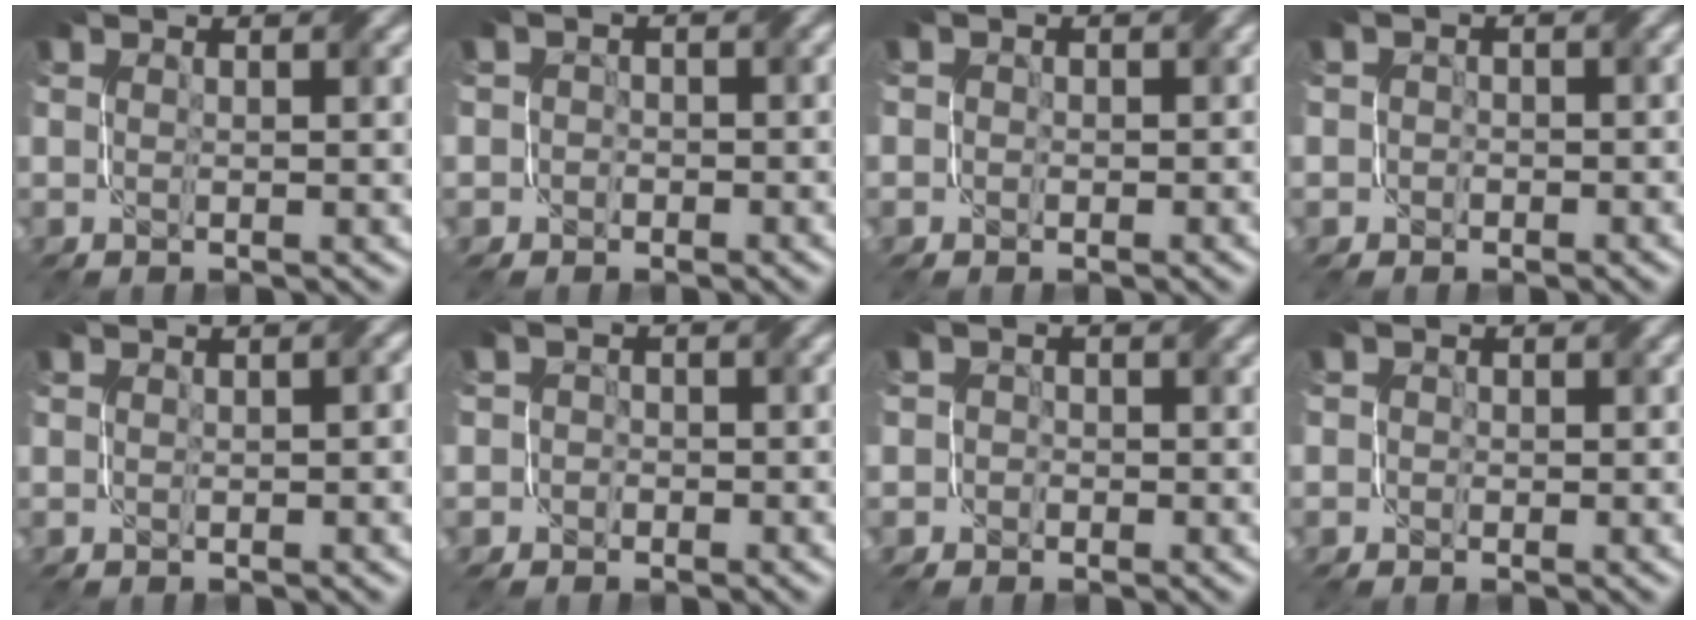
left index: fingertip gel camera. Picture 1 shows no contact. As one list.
[{"total": 2.3, "force": [-0.4, 2.3, 0.4], "torque": [0.010, 0.006, -0.020]}, {"total": 2.0, "force": [0.2, 1.9, 0.6], "torque": [0.004, 0.005, -0.013]}, {"total": 2.0, "force": [-0.2, 2.0, 0.5], "torque": [0.006, 0.002, -0.011]}, {"total": 1.1, "force": [0.1, 0.5, 1.0], "torque": [-0.012, 0.005, 0.003]}, {"total": 2.7, "force": [-0.5, 2.6, 0.5], "torque": [0.010, 0.011, -0.029]}, {"total": 2.6, "force": [-0.2, 2.6, 0.4], "torque": [0.010, 0.012, -0.028]}, {"total": 1.7, "force": [0.3, 1.6, 0.5], "torque": [0.003, 0.004, -0.010]}]